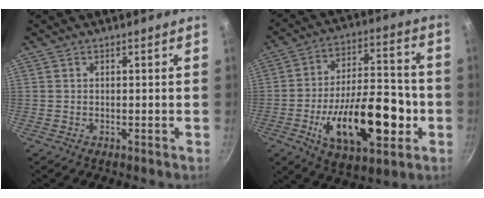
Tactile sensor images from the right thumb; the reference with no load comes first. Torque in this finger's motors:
{"motor_torque": [0.07, 1.19, 1.97, -0.80, 0.18]}